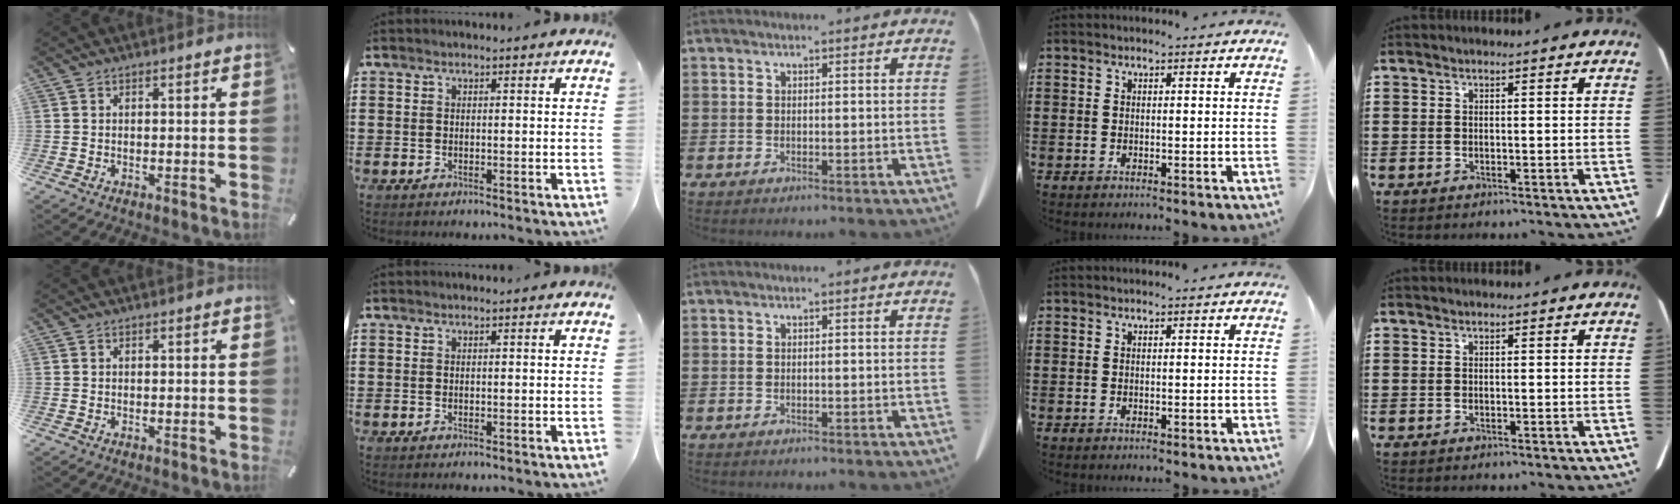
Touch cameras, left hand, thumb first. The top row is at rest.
{}